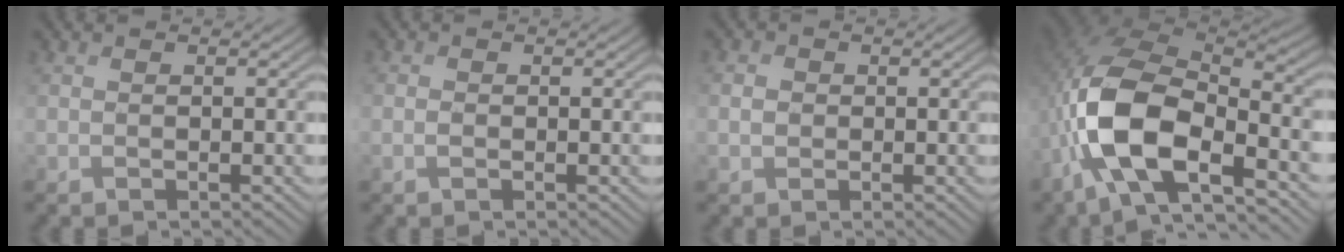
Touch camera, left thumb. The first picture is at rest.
{"total": 0.8, "force": [-0.5, 0.5, 0.4], "torque": [-0.007, 0.000, -0.012]}
{"total": 2.0, "force": [-0.4, 1.7, 0.9], "torque": [-0.023, 0.001, -0.015]}
{"total": 14.3, "force": [-5.4, 6.5, 11.5], "torque": [-0.248, -0.017, -0.116]}